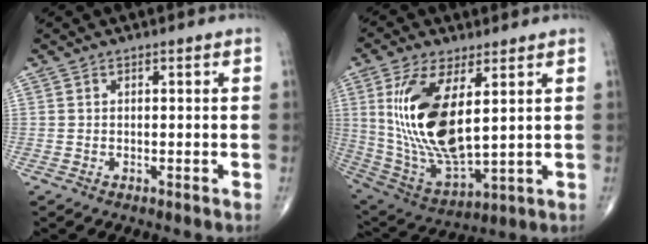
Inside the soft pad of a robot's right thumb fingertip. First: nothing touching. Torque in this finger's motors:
{"motor_torque": [-1.11, 2.27, 1.92, 0.85, 0.24]}